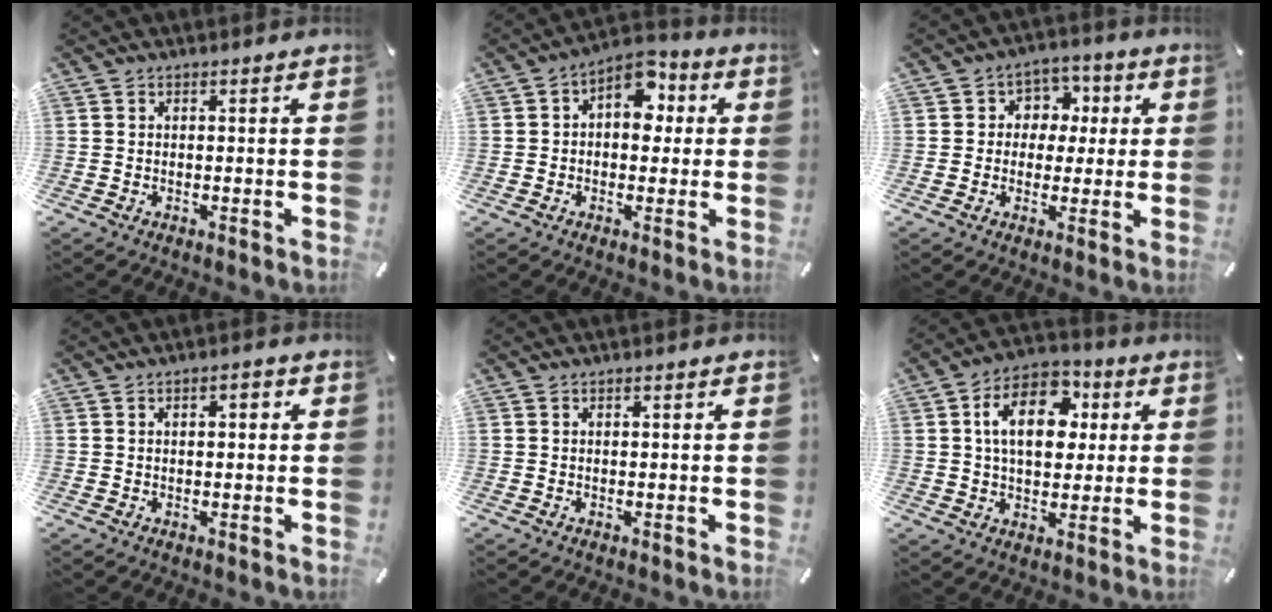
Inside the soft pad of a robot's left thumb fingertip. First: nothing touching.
{"total": 8.5, "force": [2.6, 5.8, 5.6], "torque": [-0.074, -0.012, 0.041]}
{"total": 6.9, "force": [0.3, 6.5, 2.3], "torque": [-0.029, 0.004, 0.000]}
{"total": 2.5, "force": [0.4, 1.4, 2.1], "torque": [-0.026, 0.003, 0.000]}
{"total": 0.7, "force": [0.2, 0.3, 0.6], "torque": [-0.011, 0.003, 0.003]}
{"total": 14.4, "force": [3.4, 9.9, 9.9], "torque": [-0.160, 0.006, 0.060]}